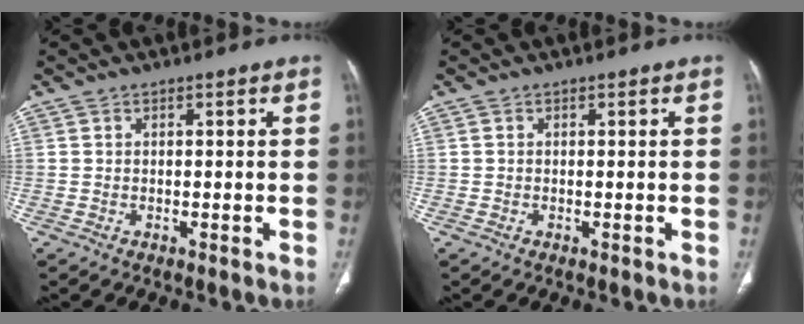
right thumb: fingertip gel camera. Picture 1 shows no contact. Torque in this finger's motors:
{"motor_torque": [-0.31, 0.09, -0.05, -0.38, -0.04]}